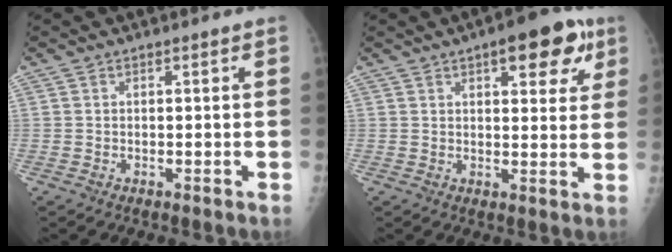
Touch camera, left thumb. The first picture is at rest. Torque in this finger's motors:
{"motor_torque": [1.32, 0.76, 0.68, -0.53, 0.15]}